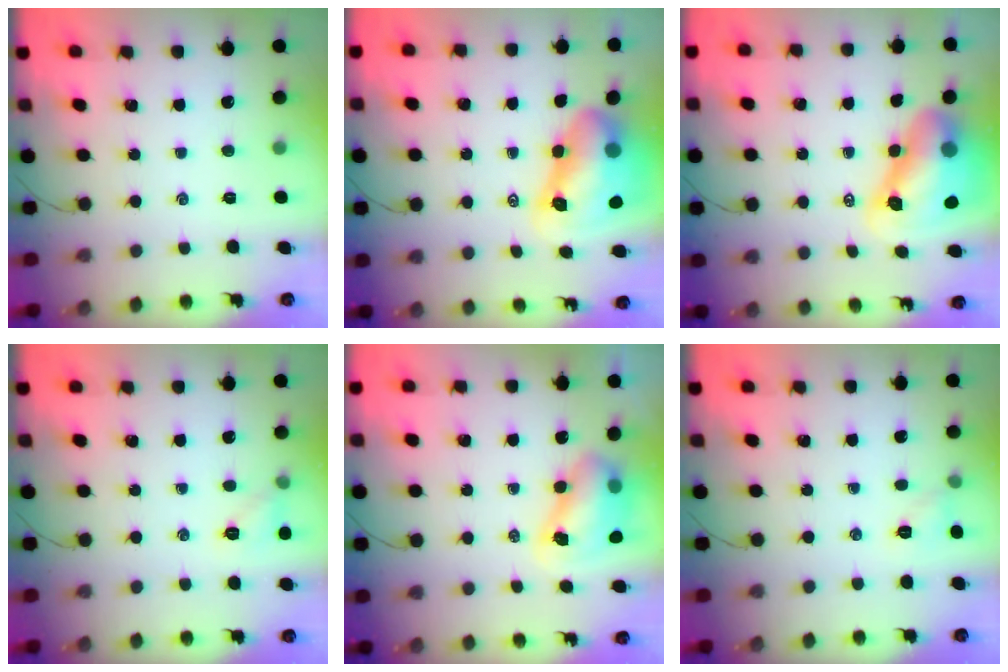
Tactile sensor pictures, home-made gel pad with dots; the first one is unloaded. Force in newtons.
{"total": 13.0, "press": 12.5, "slide": 3.6}
{"total": 12.3, "press": 11.7, "slide": 3.7}
{"total": 6.4, "press": 6.2, "slide": 1.7}
{"total": 8.2, "press": 8.0, "slide": 2.0}
{"total": 5.5, "press": 5.3, "slide": 1.7}